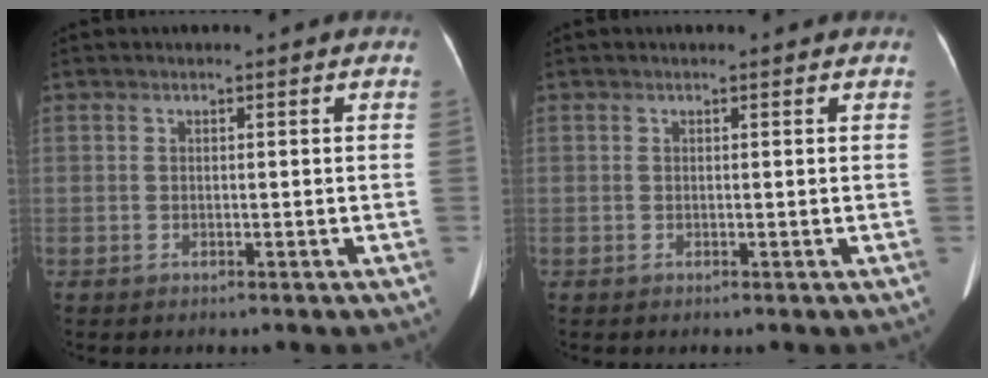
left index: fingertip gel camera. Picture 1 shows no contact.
{"total": 1.2, "force": [1.1, 0.3, 0.3], "torque": [-0.011, 0.007, 0.008]}